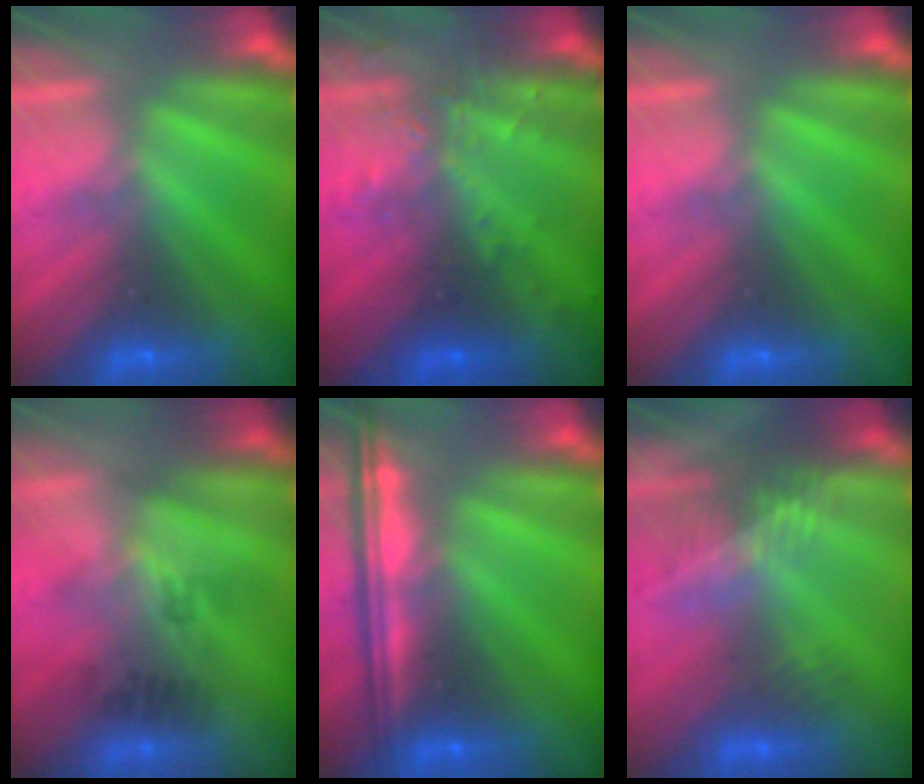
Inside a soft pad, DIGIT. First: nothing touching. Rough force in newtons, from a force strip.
{"total": 2.9}
{"total": 0.0}
{"total": 2.4}
{"total": 7.7}
{"total": 2.7}